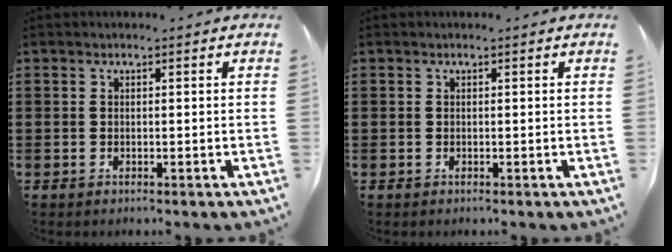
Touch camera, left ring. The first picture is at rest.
{"total": 0.0}